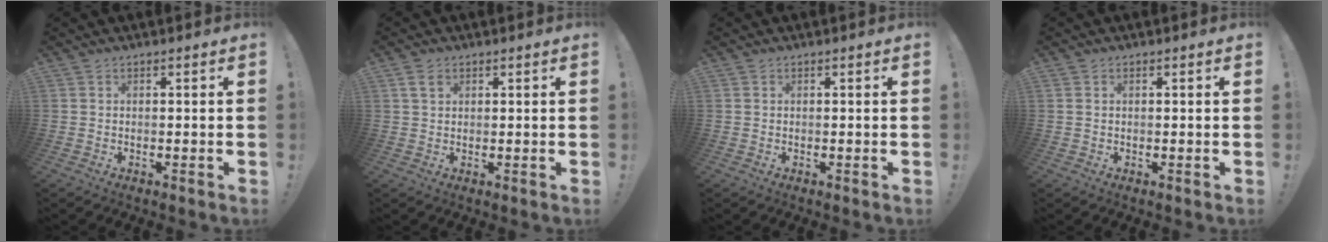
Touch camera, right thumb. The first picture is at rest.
{"total": 2.9, "force": [1.5, 1.8, 1.8], "torque": [-0.025, -0.001, 0.027]}
{"total": 0.0}
{"total": 0.8, "force": [0.4, 0.4, 0.4], "torque": [-0.016, 0.004, 0.010]}